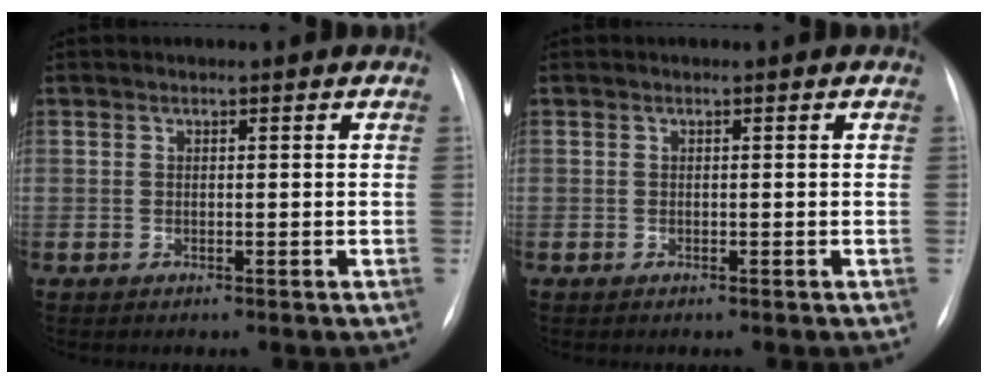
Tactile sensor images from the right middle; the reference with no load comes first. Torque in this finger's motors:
{"motor_torque": [1.17, -0.97, 0.49, 0.01]}